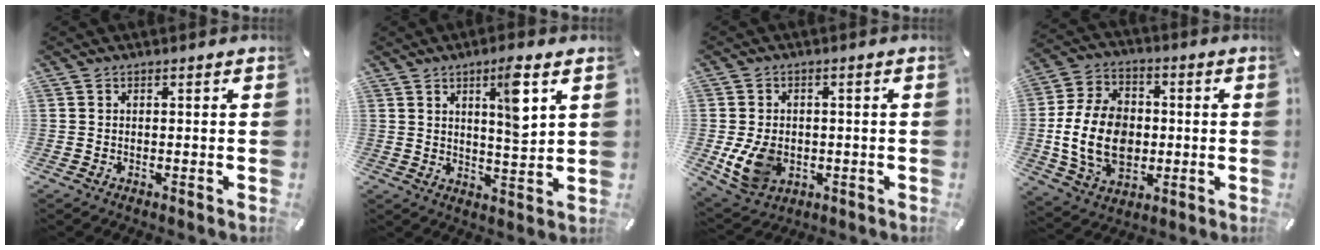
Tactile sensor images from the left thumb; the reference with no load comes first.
{"total": 8.6, "force": [4.2, 1.5, 7.3], "torque": [-0.105, -0.026, 0.060]}
{"total": 9.4, "force": [-1.5, 7.6, 5.4], "torque": [-0.115, 0.006, -0.024]}
{"total": 16.9, "force": [-1.5, 12.6, 11.1], "torque": [-0.246, 0.006, -0.028]}